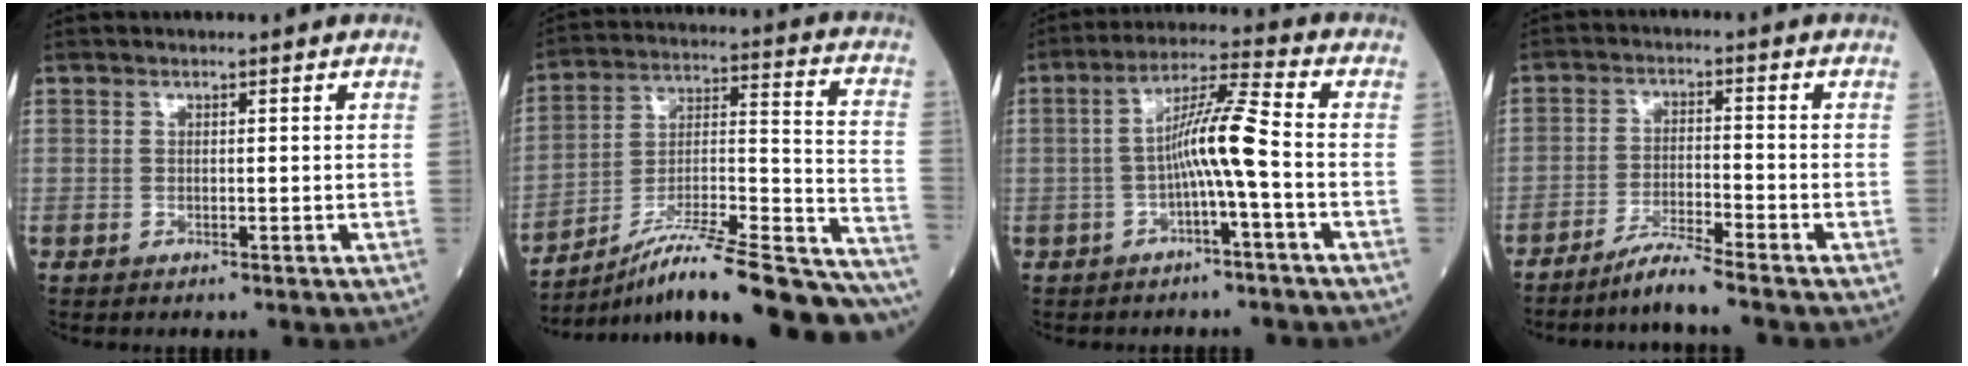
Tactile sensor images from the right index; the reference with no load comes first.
{"total": 28.1, "force": [-23.9, 1.7, 14.6], "torque": [-0.150, 0.003, -0.361]}
{"total": 7.3, "force": [-1.7, -0.6, 7.1], "torque": [-0.128, 0.019, -0.032]}
{"total": 4.9, "force": [-4.3, -1.1, 2.0], "torque": [-0.037, -0.022, -0.086]}